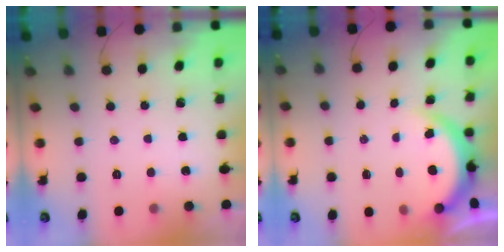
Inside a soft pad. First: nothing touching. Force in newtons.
{"total": 4.0, "press": 3.7, "slide": 1.5}